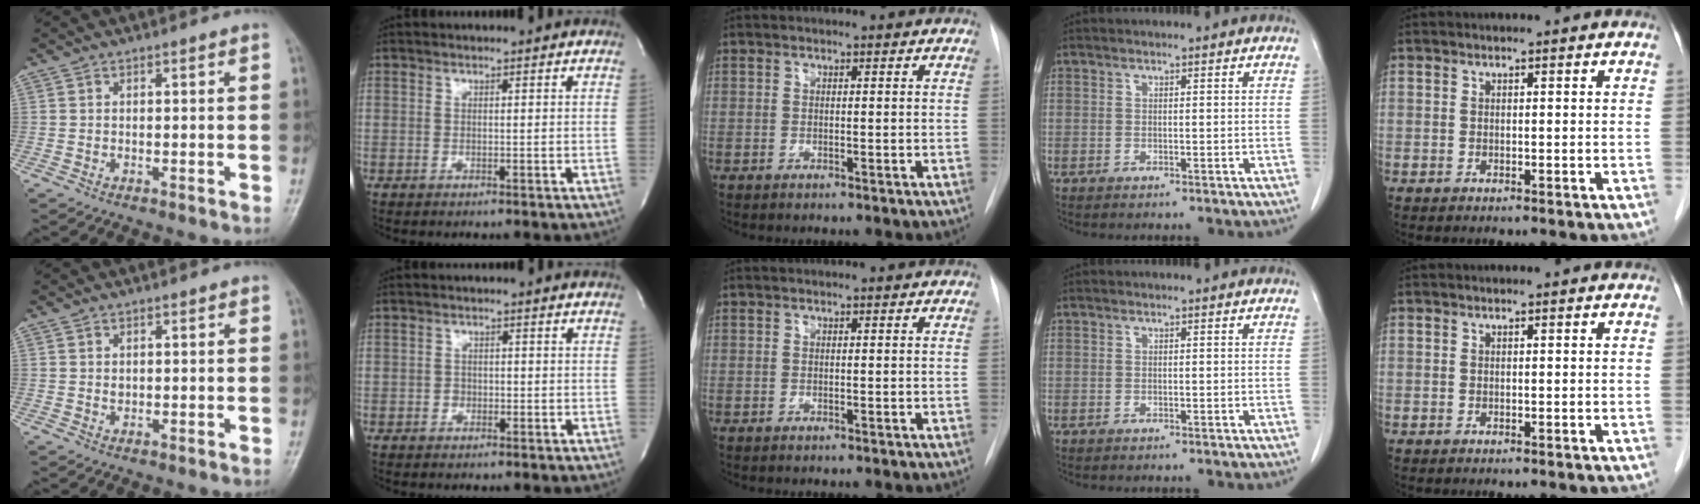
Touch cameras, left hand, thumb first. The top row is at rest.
{"thumb": {"total": 0.9, "force": [0.4, 0.7, 0.4], "torque": [-0.001, -0.002, 0.007]}, "index": {"total": 1.2, "force": [-0.4, 1.0, 0.4], "torque": [-0.003, 0.006, -0.007]}}